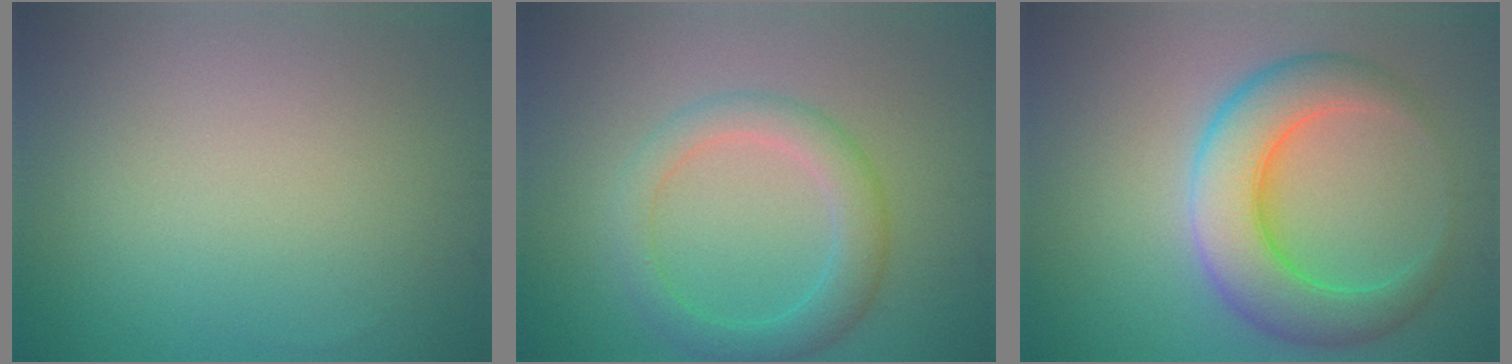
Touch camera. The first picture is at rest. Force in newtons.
{"total": 3.8, "press": 3.8, "slide": 0.1}
{"total": 7.5, "press": 7.5, "slide": 0.2}